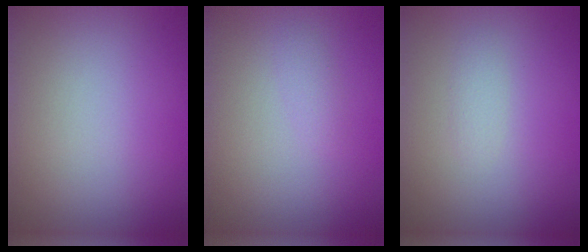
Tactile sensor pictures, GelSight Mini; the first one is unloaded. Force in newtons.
{"total": 0.8, "press": 0.7, "slide": 0.1}
{"total": 0.8, "press": 0.8, "slide": 0.0}